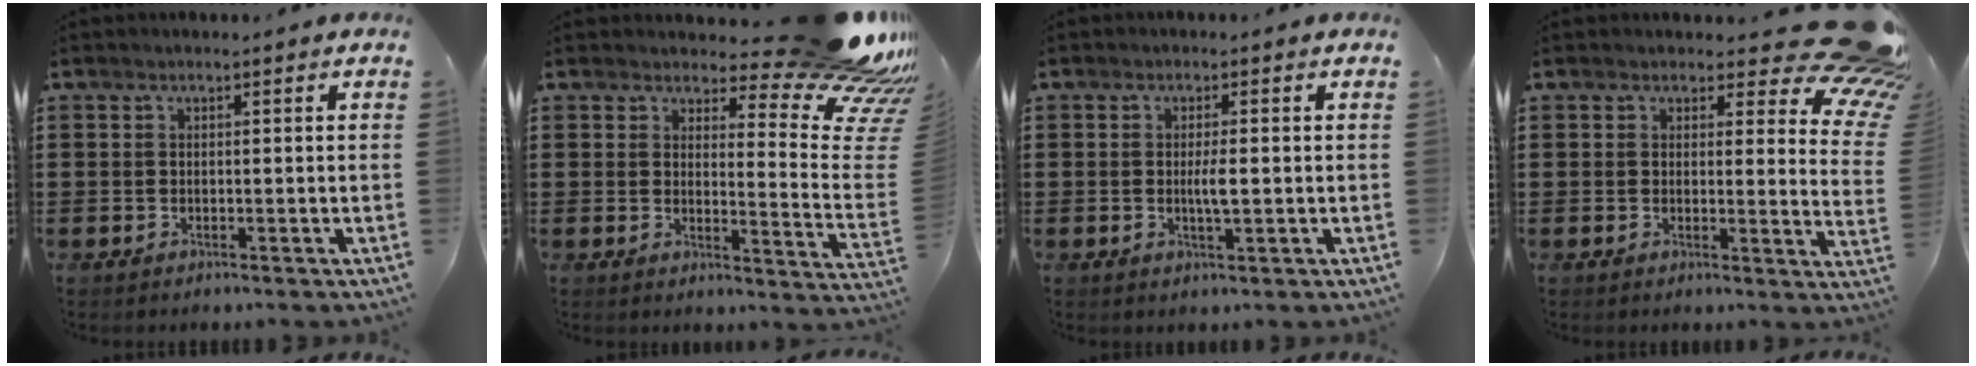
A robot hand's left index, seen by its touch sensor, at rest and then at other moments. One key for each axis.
{"total": 12.4, "fx": 9.5, "fy": 2.4, "fz": 7.6, "tx": -0.110, "ty": -0.076, "tz": 0.163}
{"total": 2.9, "fx": -0.1, "fy": 0.5, "fz": 2.8, "tx": -0.051, "ty": -0.002, "tz": -0.002}
{"total": 8.1, "fx": 6.3, "fy": 2.2, "fz": 4.6, "tx": -0.065, "ty": -0.041, "tz": 0.112}